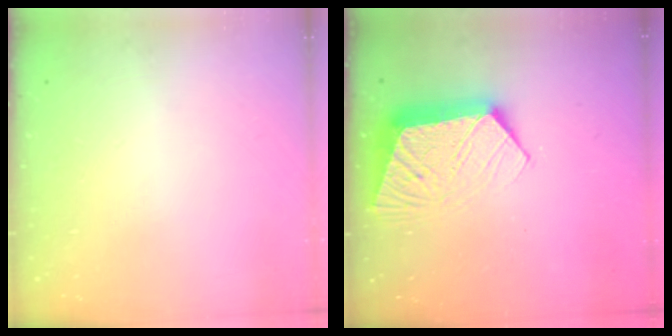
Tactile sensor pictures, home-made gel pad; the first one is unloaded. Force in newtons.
{"total": 12.3, "press": 12.2, "slide": 1.0}